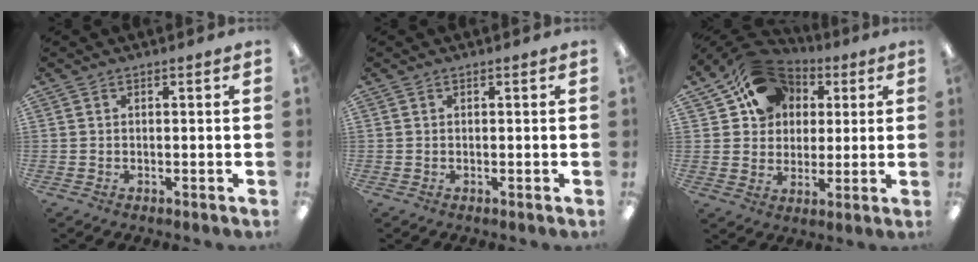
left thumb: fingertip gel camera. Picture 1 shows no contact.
{"total": 0.0}
{"total": 15.1, "force": [7.6, 12.1, 4.8], "torque": [-0.083, -0.045, 0.145]}